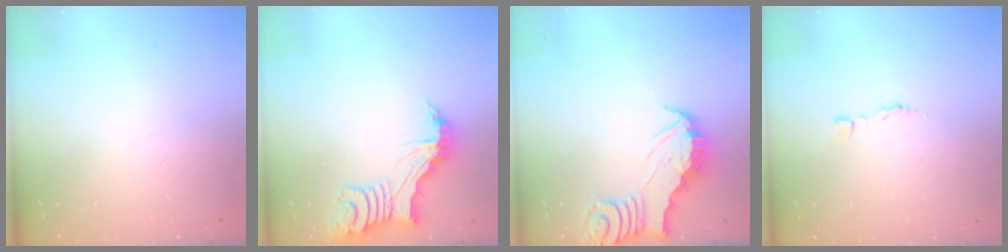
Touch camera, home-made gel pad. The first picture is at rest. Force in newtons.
{"total": 7.7, "press": 7.7, "slide": 0.6}
{"total": 2.9, "press": 2.9, "slide": 0.2}
{"total": 2.9, "press": 2.9, "slide": 0.3}